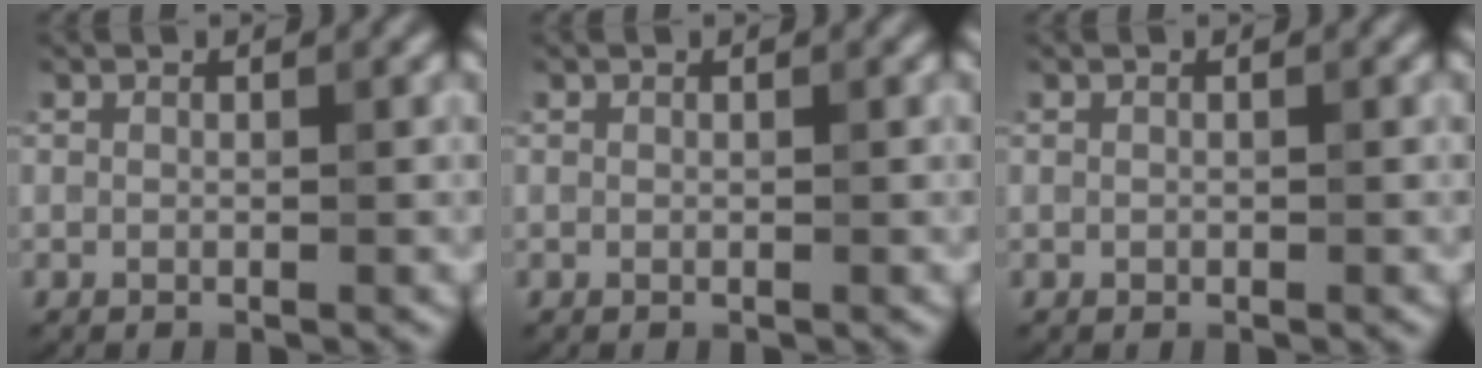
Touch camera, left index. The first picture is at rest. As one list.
[{"total": 0.0}, {"total": 0.0}]